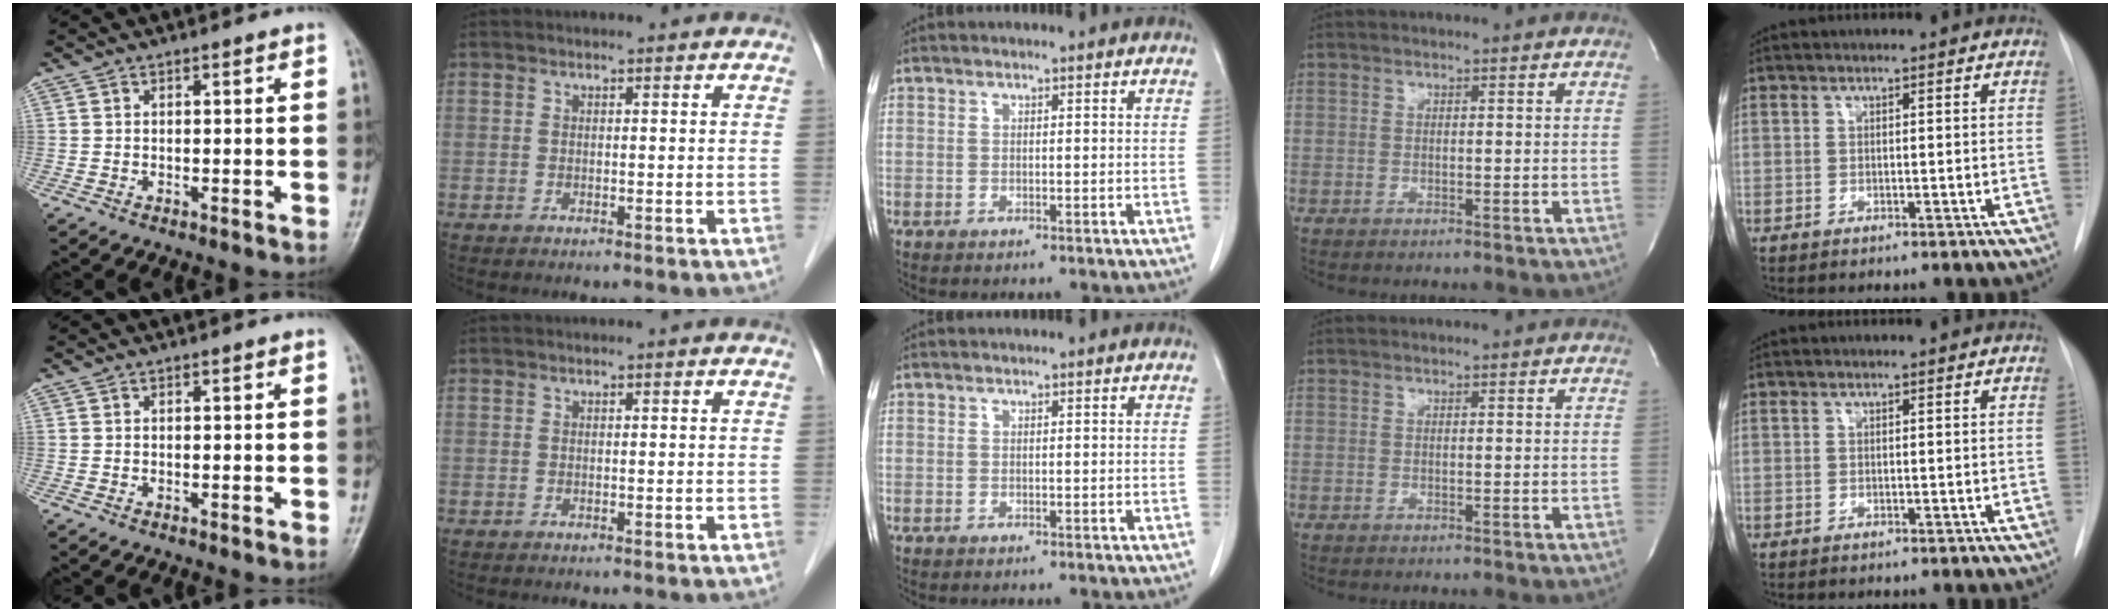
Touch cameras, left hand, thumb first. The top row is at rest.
{}